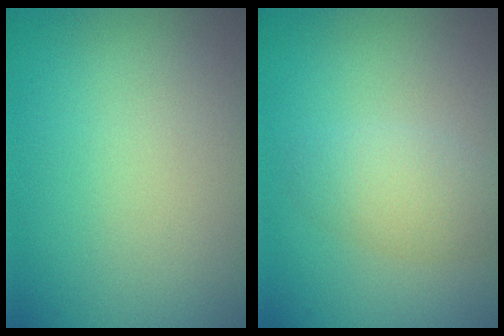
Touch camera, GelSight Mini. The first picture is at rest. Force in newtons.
{"total": 2.7, "press": 2.7, "slide": 0.1}